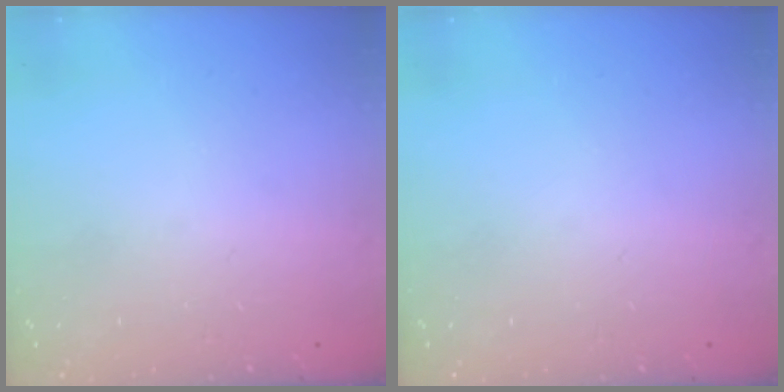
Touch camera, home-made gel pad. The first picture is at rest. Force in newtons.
{"total": 0.0}